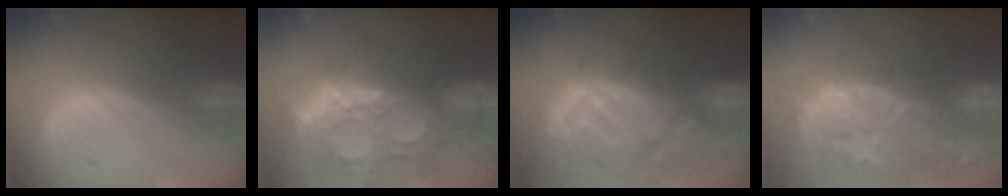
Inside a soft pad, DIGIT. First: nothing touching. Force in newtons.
{"total": 14.8, "press": 12.3, "slide": 8.2}
{"total": 12.6, "press": 11.1, "slide": 5.9}
{"total": 14.8, "press": 11.8, "slide": 8.9}